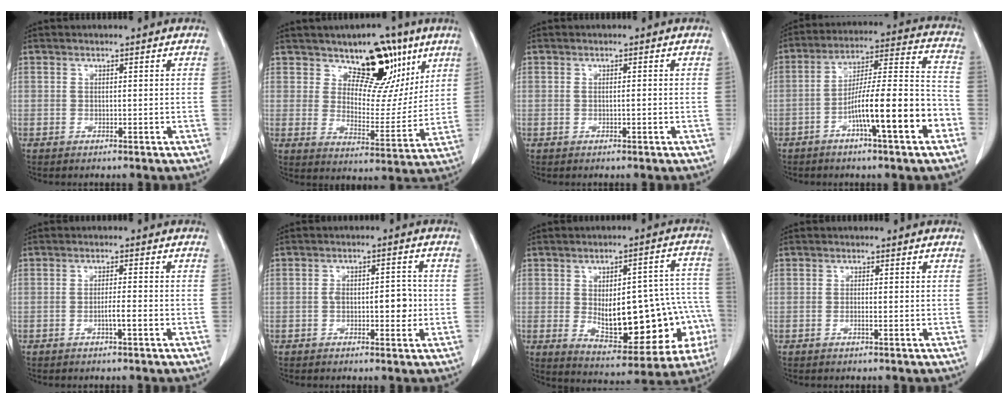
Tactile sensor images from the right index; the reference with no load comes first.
{"total": 11.6, "force": [7.3, 5.9, 6.8], "torque": [-0.076, -0.008, 0.116]}
{"total": 0.7, "force": [-0.1, 0.1, 0.7], "torque": [-0.011, 0.001, 0.004]}
{"total": 14.9, "force": [-6.1, 1.0, 13.6], "torque": [-0.220, 0.012, -0.097]}
{"total": 2.3, "force": [-0.9, -0.1, 2.1], "torque": [-0.035, 0.001, -0.016]}
{"total": 4.9, "force": [-0.8, 2.2, 4.3], "torque": [-0.062, 0.014, -0.008]}
{"total": 20.4, "force": [-3.7, 7.8, 18.5], "torque": [-0.188, 0.039, -0.018]}
{"total": 0.9, "force": [-0.3, 0.0, 0.8], "torque": [-0.016, 0.001, -0.003]}